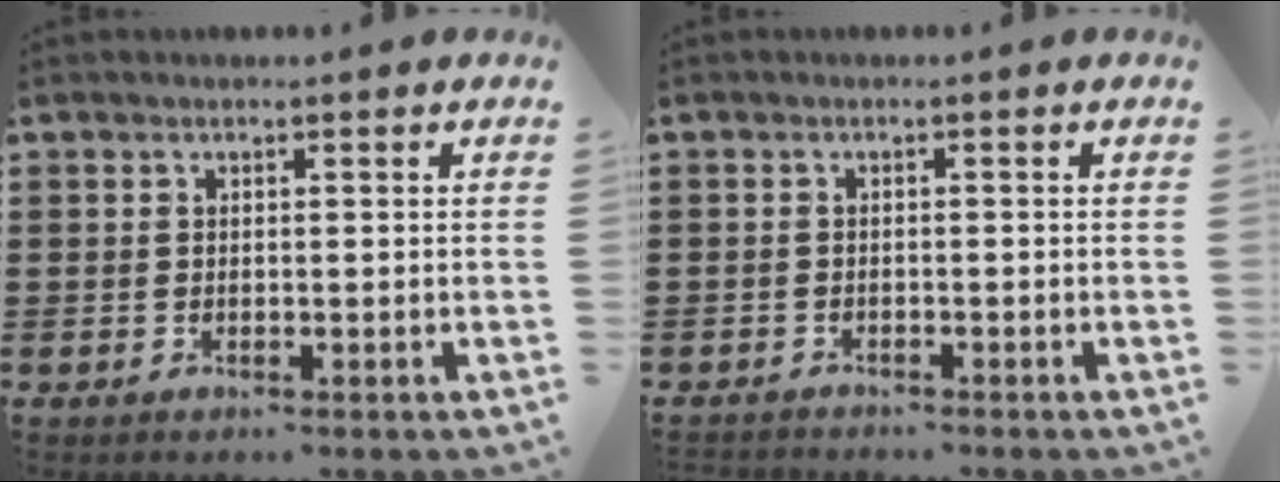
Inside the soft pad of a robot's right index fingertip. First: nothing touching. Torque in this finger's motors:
{"motor_torque": [-1.89, 0.25, -1.05, -0.16]}